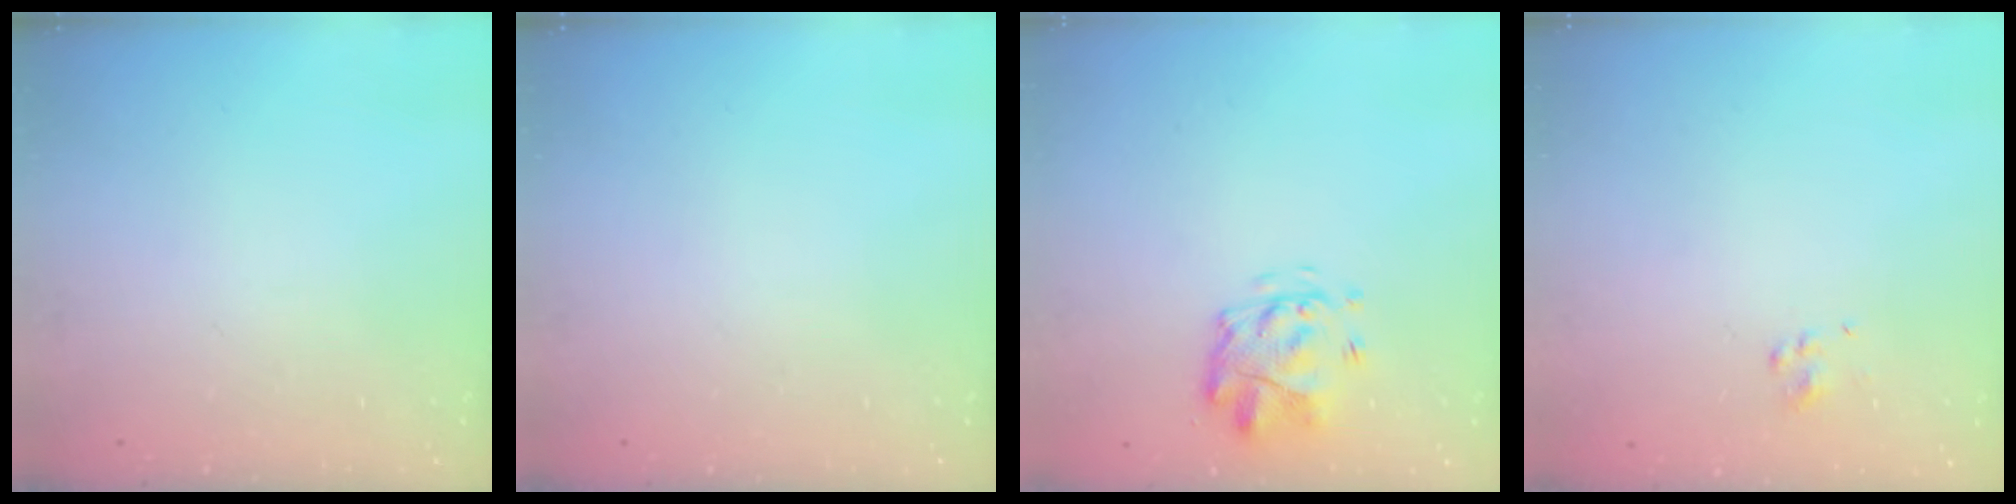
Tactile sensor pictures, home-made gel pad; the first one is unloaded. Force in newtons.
{"total": 0.0}
{"total": 3.9, "press": 3.5, "slide": 1.8}
{"total": 2.3, "press": 2.1, "slide": 1.1}